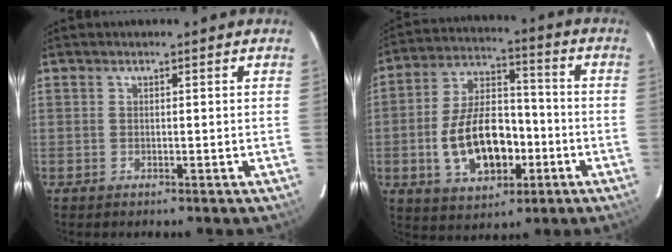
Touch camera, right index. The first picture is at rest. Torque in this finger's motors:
{"motor_torque": [1.21, -0.93, 0.84, 0.17]}